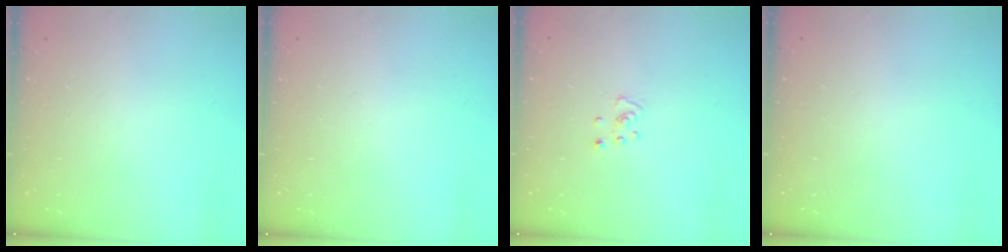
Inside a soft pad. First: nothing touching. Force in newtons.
{"total": 0.0}
{"total": 3.3, "press": 3.3, "slide": 0.3}
{"total": 0.0}